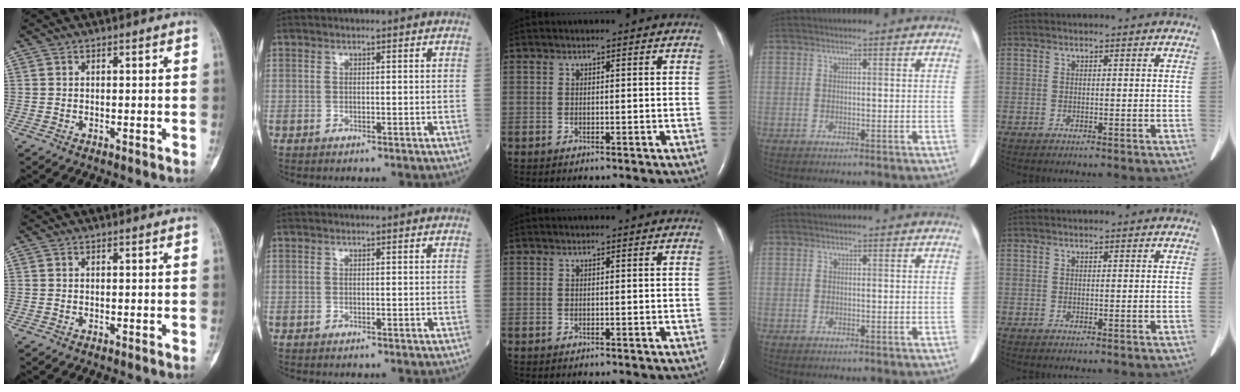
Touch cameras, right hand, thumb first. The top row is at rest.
{}